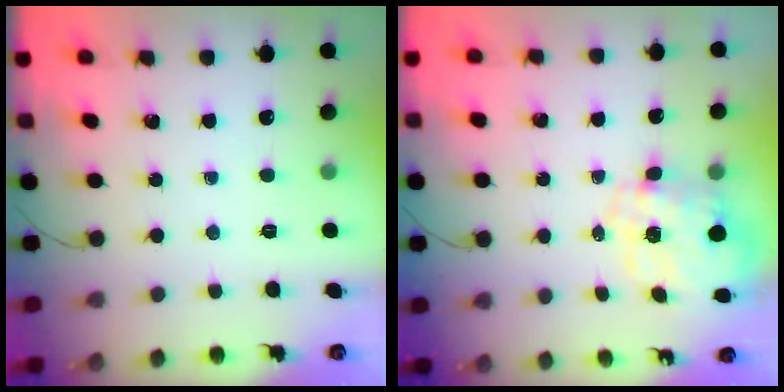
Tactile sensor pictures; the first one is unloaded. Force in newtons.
{"total": 10.7, "press": 10.5, "slide": 1.6}